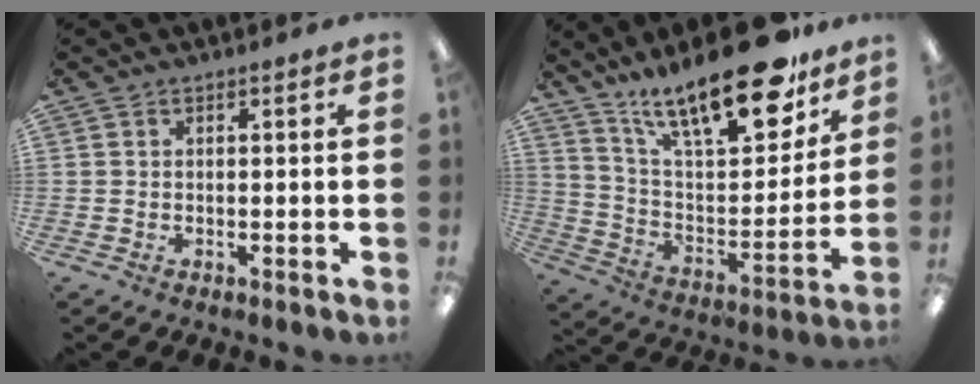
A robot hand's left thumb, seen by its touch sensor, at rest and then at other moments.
{"total": 24.7, "force": [17.7, 8.0, 15.2], "torque": [-0.234, -0.112, 0.300]}